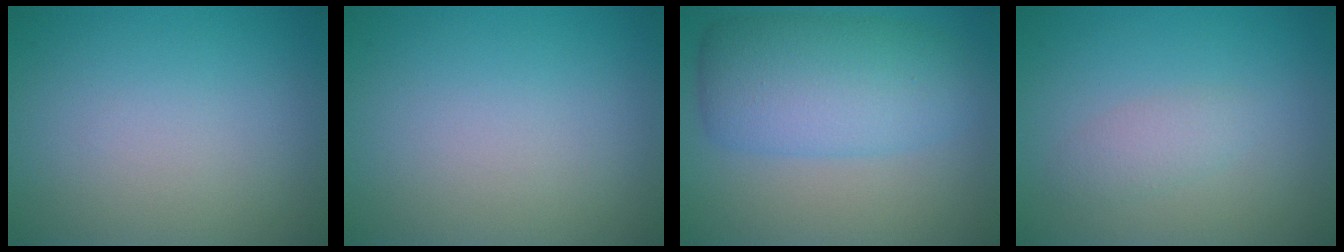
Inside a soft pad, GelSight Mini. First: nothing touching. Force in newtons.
{"total": 0.0}
{"total": 7.2, "press": 7.2, "slide": 0.1}
{"total": 1.5, "press": 1.5, "slide": 0.1}